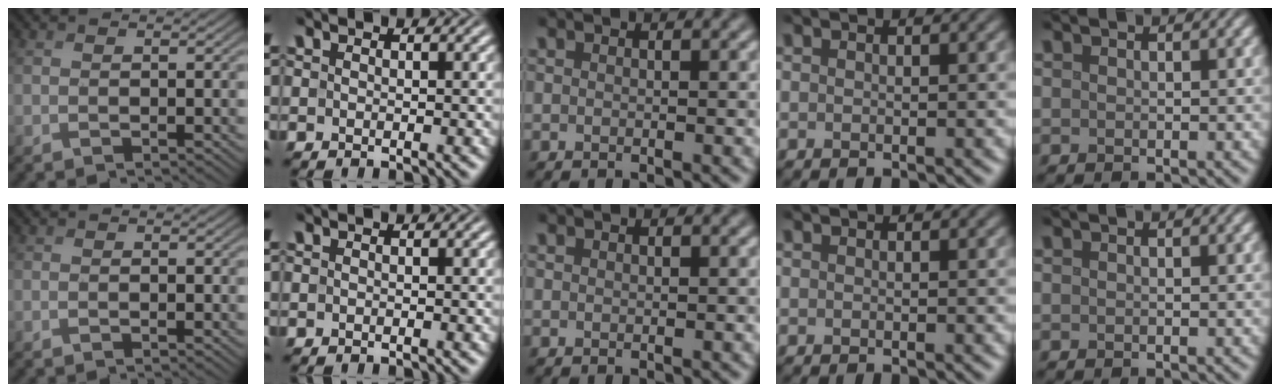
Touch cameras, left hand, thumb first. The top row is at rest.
{"thumb": {"total": 0.9, "force": [-0.3, 0.5, 0.7], "torque": [-0.010, 0.001, -0.004]}}